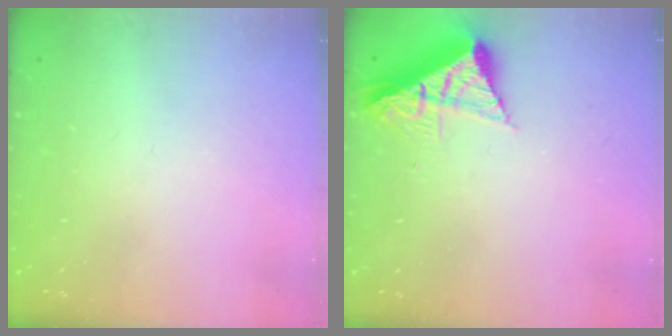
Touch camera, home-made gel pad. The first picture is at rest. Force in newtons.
{"total": 8.1, "press": 8.1, "slide": 0.8}